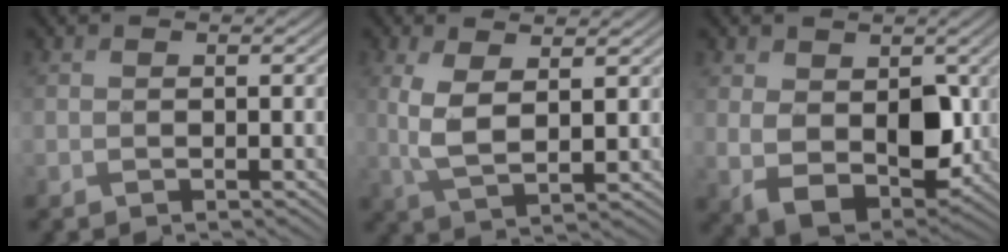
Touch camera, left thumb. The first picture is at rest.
{"total": 5.7, "force": [1.7, 2.1, 5.1], "torque": [-0.122, -0.002, 0.032]}
{"total": 8.5, "force": [0.8, 5.8, 6.1], "torque": [-0.135, -0.025, 0.025]}